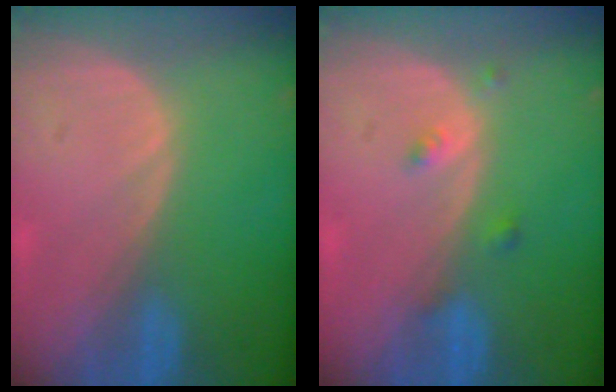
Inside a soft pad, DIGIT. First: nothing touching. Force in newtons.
{"total": 1.8, "press": 1.8, "slide": 0.1}